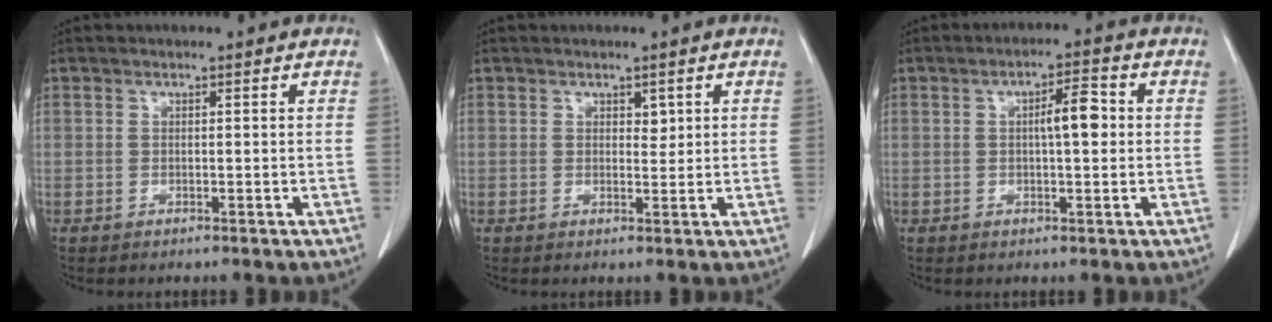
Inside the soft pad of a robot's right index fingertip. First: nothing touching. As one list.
[{"total": 1.3, "force": [0.7, 0.8, 0.8], "torque": [-0.007, -0.005, 0.011]}, {"total": 4.9, "force": [0.5, 1.1, 4.7], "torque": [-0.076, 0.010, 0.004]}]